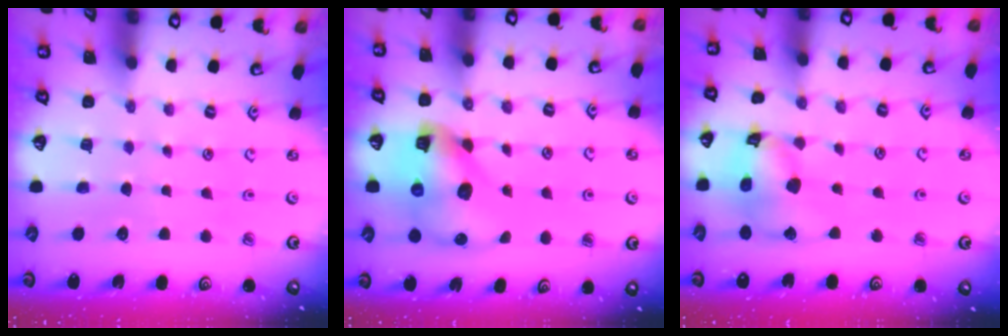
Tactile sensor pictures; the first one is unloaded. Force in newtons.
{"total": 13.5, "press": 13.3, "slide": 1.9}
{"total": 15.4, "press": 15.3, "slide": 2.1}